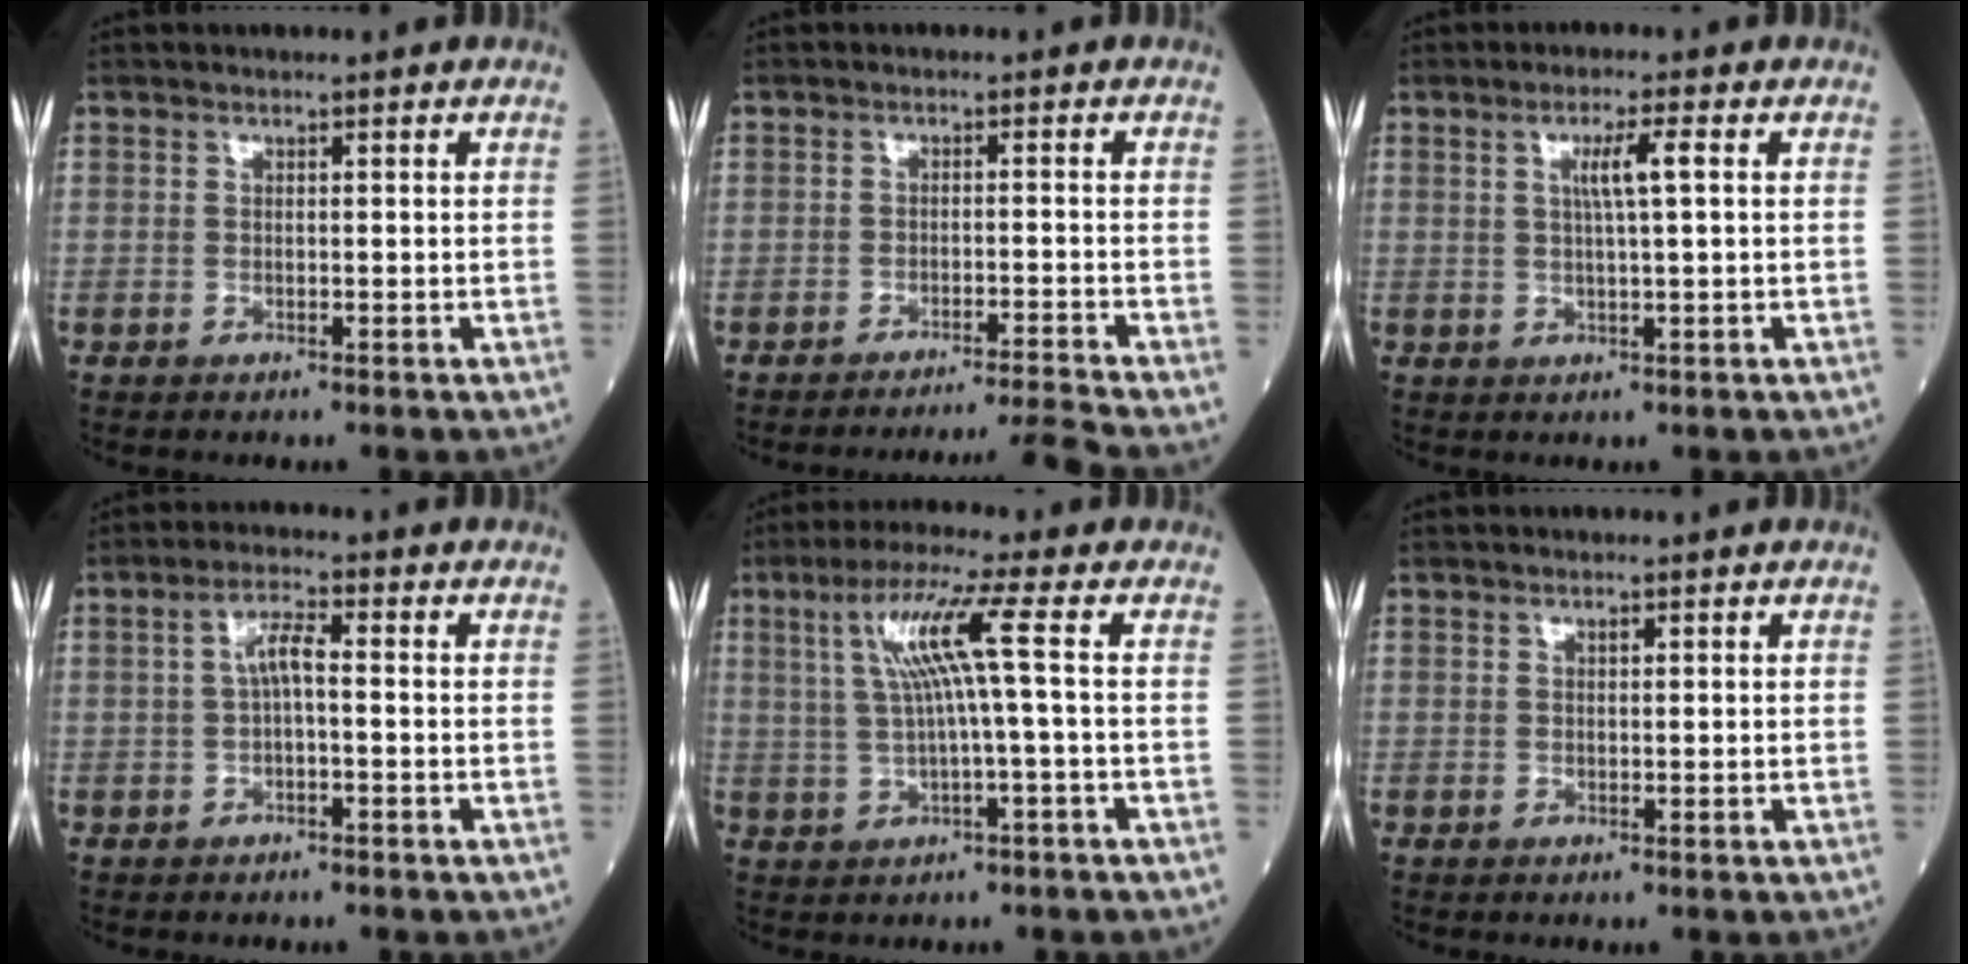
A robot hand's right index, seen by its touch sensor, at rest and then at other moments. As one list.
[{"total": 7.2, "force": [-6.1, -3.8, 0.6], "torque": [-0.006, -0.007, -0.091]}, {"total": 4.0, "force": [1.0, -0.2, 3.8], "torque": [-0.071, 0.002, 0.017]}, {"total": 3.6, "force": [0.0, 0.9, 3.5], "torque": [-0.066, 0.015, -0.002]}, {"total": 7.7, "force": [1.4, -1.0, 7.5], "torque": [-0.145, 0.018, 0.034]}, {"total": 0.5, "force": [0.3, 0.2, 0.4], "torque": [-0.007, -0.001, 0.005]}]